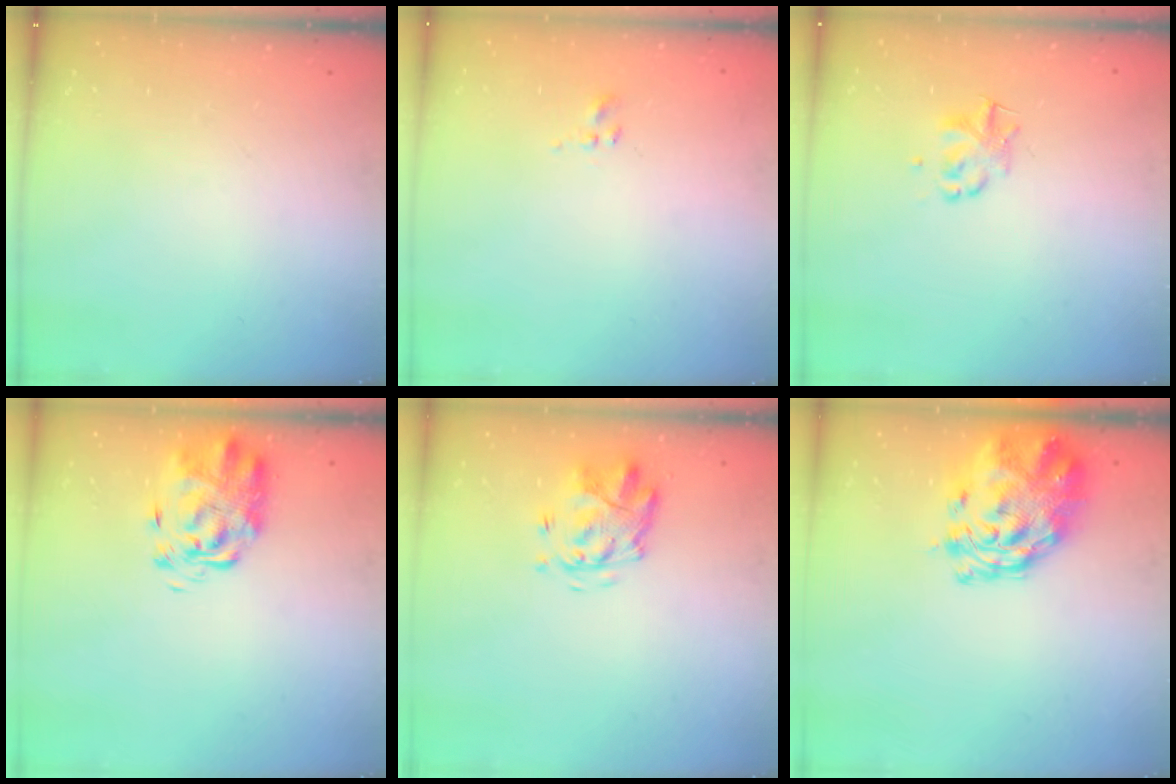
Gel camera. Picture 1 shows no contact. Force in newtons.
{"total": 1.0, "press": 0.8, "slide": 0.6}
{"total": 2.2, "press": 2.1, "slide": 0.4}
{"total": 3.4, "press": 3.0, "slide": 1.5}
{"total": 3.8, "press": 3.3, "slide": 1.8}
{"total": 5.2, "press": 4.8, "slide": 1.9}